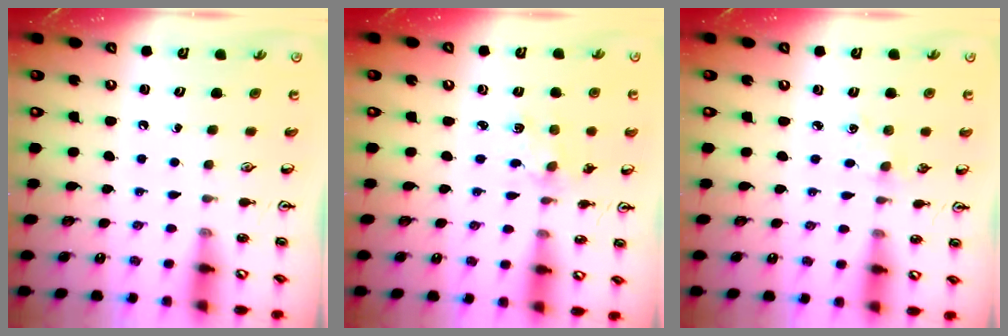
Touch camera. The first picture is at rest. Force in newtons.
{"total": 1.5, "press": 1.4, "slide": 0.5}
{"total": 1.7, "press": 1.7, "slide": 0.3}